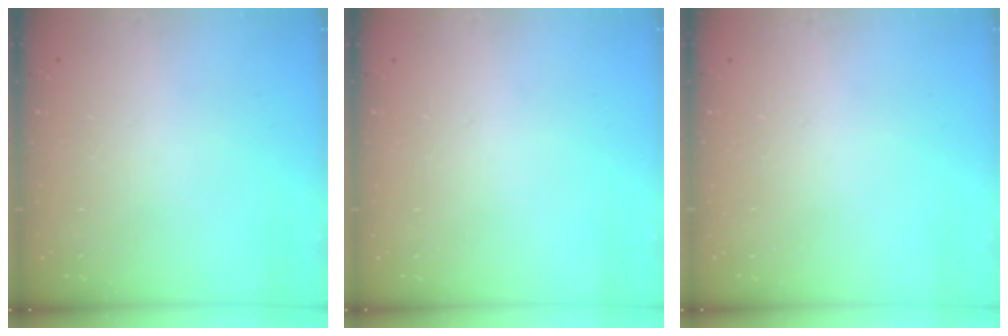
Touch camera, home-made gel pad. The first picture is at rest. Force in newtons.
{"total": 0.0}
{"total": 0.0}